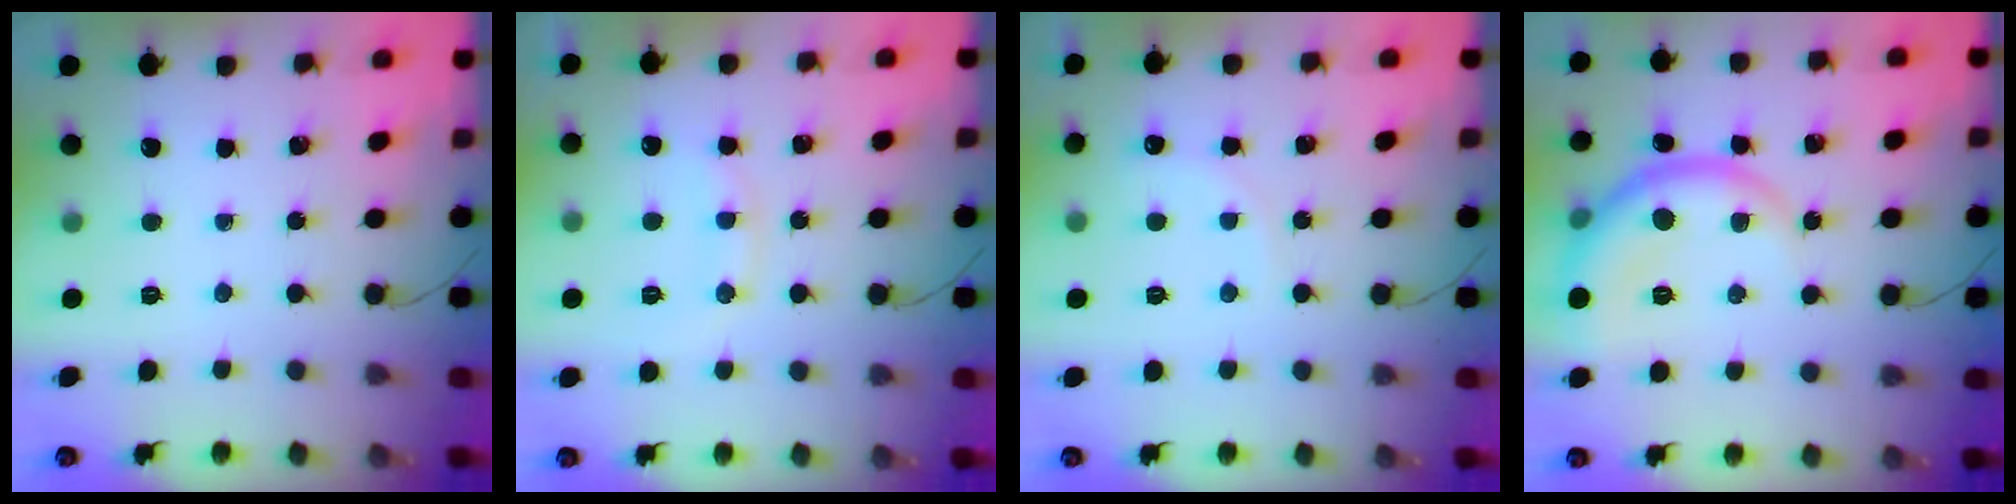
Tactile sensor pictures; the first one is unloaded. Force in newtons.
{"total": 9.3, "press": 9.2, "slide": 1.0}
{"total": 6.1, "press": 5.9, "slide": 1.4}
{"total": 9.6, "press": 9.6, "slide": 1.1}